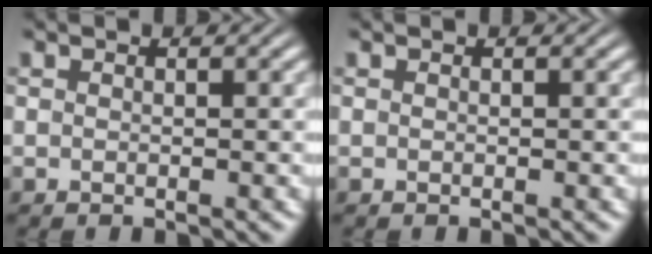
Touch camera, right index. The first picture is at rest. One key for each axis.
{"total": 0.0}